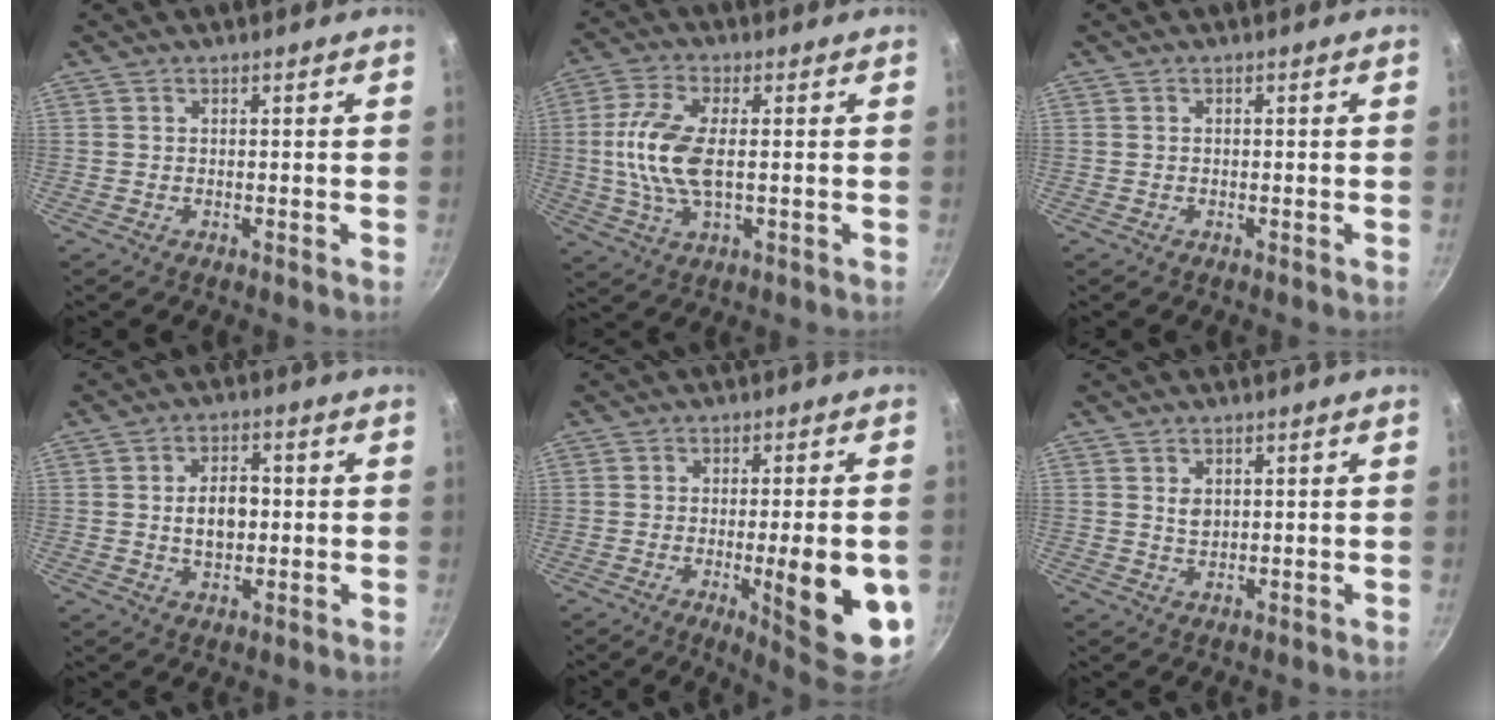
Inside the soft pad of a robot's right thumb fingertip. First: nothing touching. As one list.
[{"total": 11.0, "force": [0.2, 4.8, 9.9], "torque": [-0.211, 0.004, -0.001]}, {"total": 0.0}, {"total": 6.9, "force": [0.2, 4.4, 5.3], "torque": [-0.067, 0.005, 0.003]}, {"total": 16.7, "force": [-3.8, 4.2, 15.7], "torque": [-0.175, 0.000, -0.042]}, {"total": 2.4, "force": [0.9, 1.5, 1.5], "torque": [-0.024, -0.008, 0.018]}]